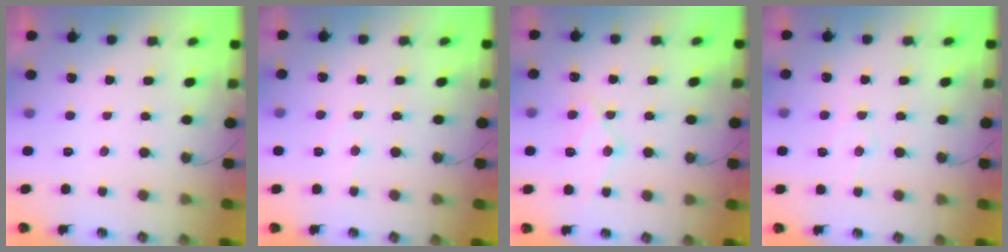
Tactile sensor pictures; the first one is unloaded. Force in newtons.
{"total": 6.0, "press": 6.0, "slide": 0.7}
{"total": 12.8, "press": 12.8, "slide": 1.4}
{"total": 6.4, "press": 6.4, "slide": 0.4}